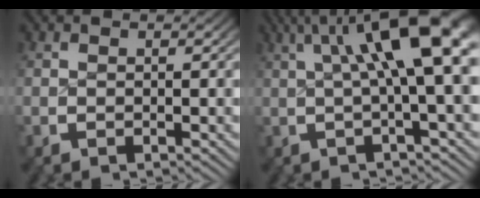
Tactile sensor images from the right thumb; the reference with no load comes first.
{"total": 9.4, "force": [2.6, 3.2, 8.5], "torque": [-0.112, 0.023, 0.027]}